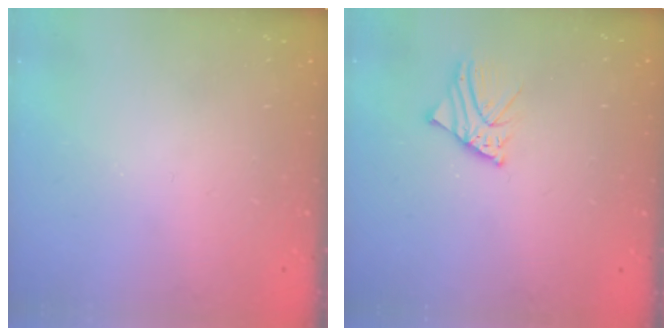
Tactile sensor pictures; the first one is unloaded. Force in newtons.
{"total": 2.7, "press": 2.7, "slide": 0.4}